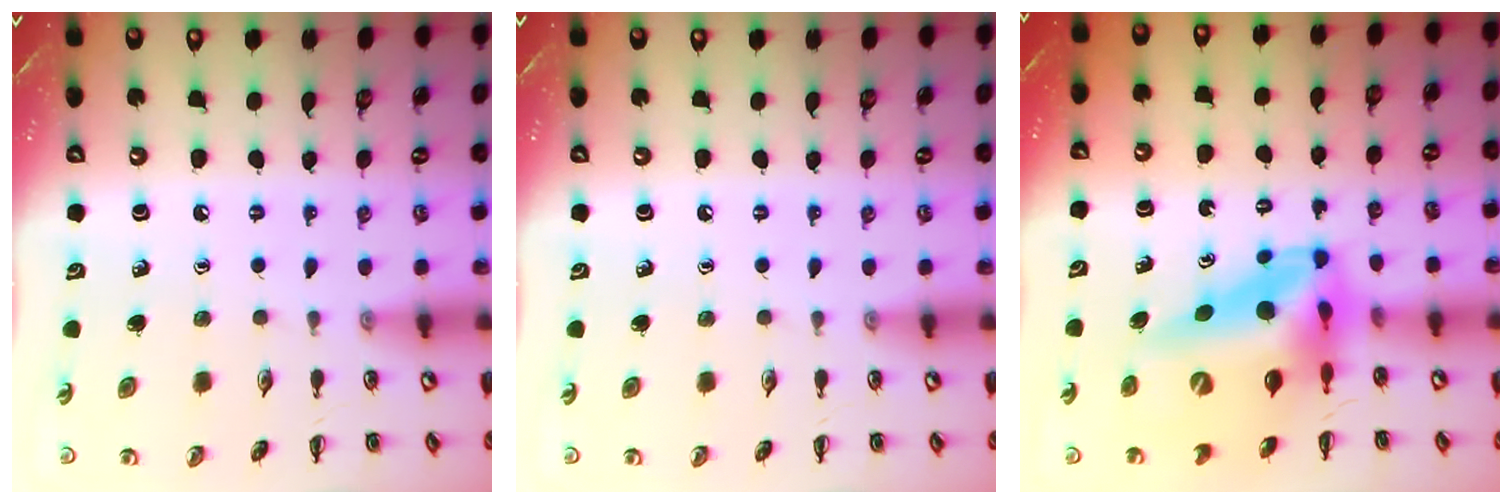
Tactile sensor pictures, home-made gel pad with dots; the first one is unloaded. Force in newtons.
{"total": 0.0}
{"total": 12.3, "press": 11.8, "slide": 3.6}